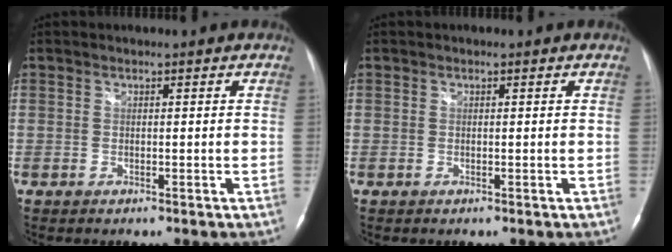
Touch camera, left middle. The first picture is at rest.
{"total": 0.0}